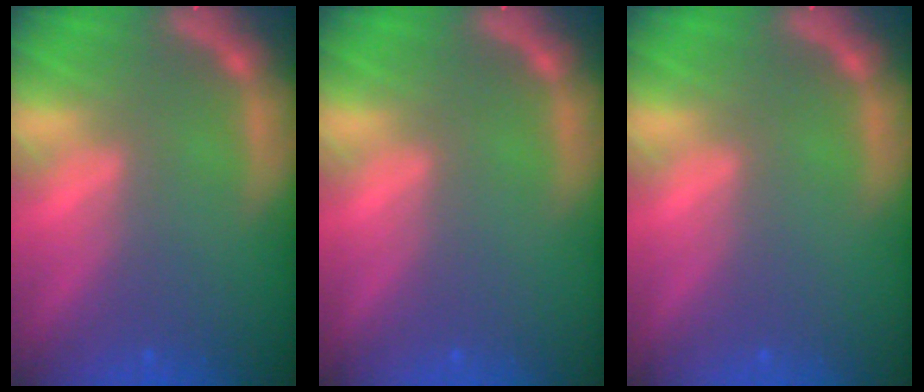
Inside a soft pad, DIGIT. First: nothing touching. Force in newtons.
{"total": 0.0}
{"total": 0.0}